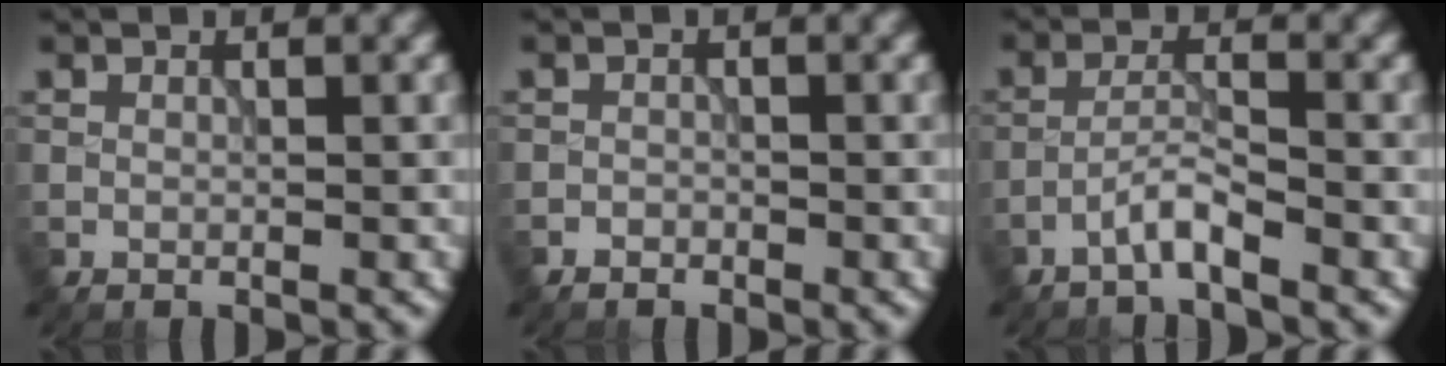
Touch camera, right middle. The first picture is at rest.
{"total": 0.9, "force": [-0.8, 0.5, 0.0], "torque": [0.005, 0.000, -0.015]}
{"total": 2.3, "force": [-1.7, 0.1, 1.5], "torque": [-0.028, 0.011, -0.041]}